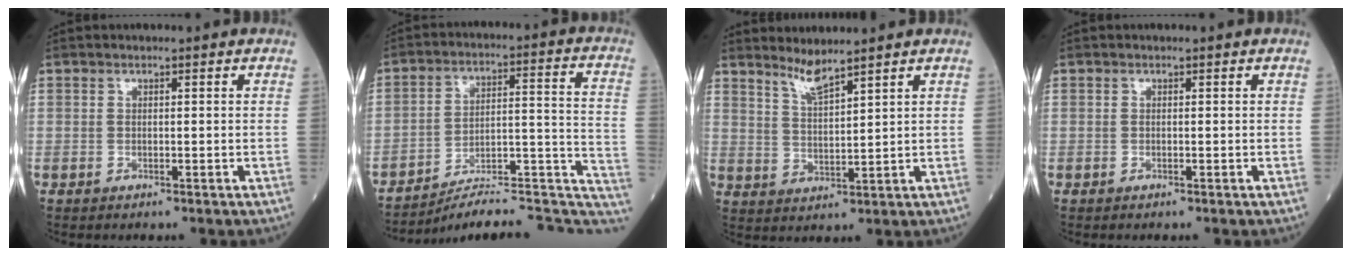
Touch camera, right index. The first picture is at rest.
{"total": 18.1, "force": [-16.8, 3.0, 6.2], "torque": [-0.032, 0.066, -0.234]}
{"total": 4.0, "force": [3.6, -0.4, 1.8], "torque": [-0.038, -0.014, 0.076]}
{"total": 0.0}